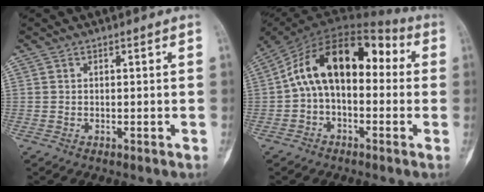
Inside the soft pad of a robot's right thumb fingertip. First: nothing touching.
{"total": 16.0, "force": [0.9, 9.6, 12.8], "torque": [-0.189, 0.055, -0.001]}